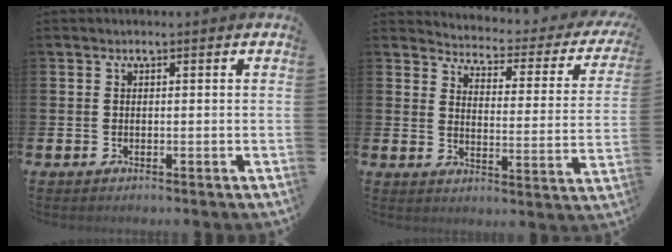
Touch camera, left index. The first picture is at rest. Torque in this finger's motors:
{"motor_torque": [0.82, -1.32, 0.01, 0.00]}